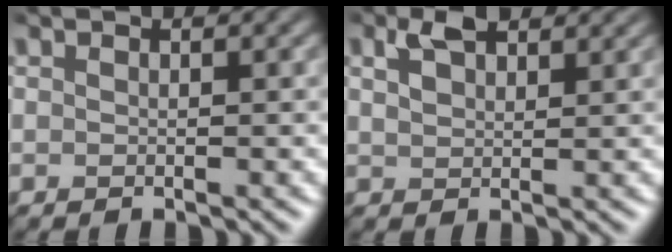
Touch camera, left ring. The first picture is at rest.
{"total": 3.2, "force": [2.1, 1.5, 1.8], "torque": [-0.041, 0.007, 0.041]}